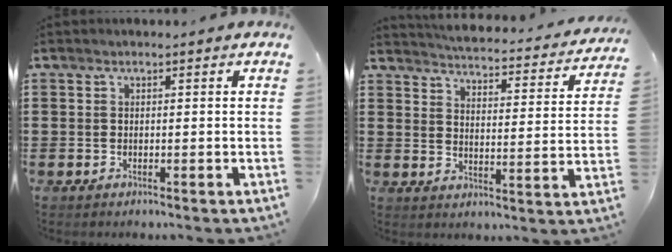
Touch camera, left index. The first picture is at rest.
{"total": 3.7, "force": [3.7, -0.3, 0.5], "torque": [-0.032, -0.035, 0.057]}